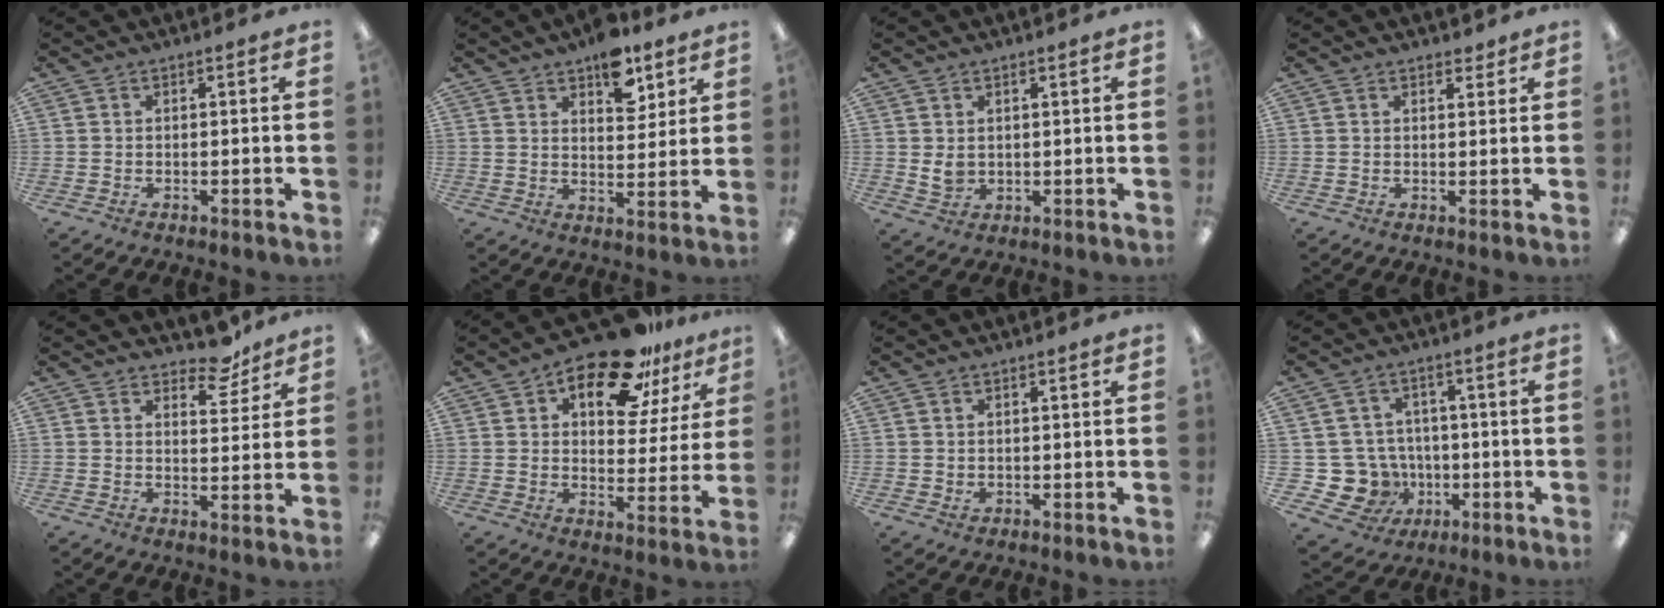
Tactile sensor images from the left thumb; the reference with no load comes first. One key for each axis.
{"total": 10.3, "fx": 7.1, "fy": 5.2, "fz": 5.5, "tx": -0.062, "ty": -0.034, "tz": 0.120}
{"total": 3.3, "fx": 1.2, "fy": 2.5, "fz": 1.6, "tx": -0.024, "ty": -0.008, "tz": 0.018}
{"total": 1.9, "fx": 1.6, "fy": 0.9, "fz": 0.6, "tx": -0.005, "ty": -0.003, "tz": 0.028}
{"total": 8.2, "fx": 6.6, "fy": 3.6, "fz": 3.3, "tx": -0.034, "ty": -0.040, "tz": 0.114}
{"total": 17.1, "fx": 12.1, "fy": 7.6, "fz": 9.4, "tx": -0.143, "ty": -0.063, "tz": 0.205}
{"total": 1.2, "fx": 0.5, "fy": 1.0, "fz": 0.4, "tx": -0.001, "ty": 0.001, "tz": 0.006}
{"total": 11.3, "fx": -2.7, "fy": 10.5, "fz": 3.2, "tx": -0.106, "ty": 0.016, "tz": -0.036}